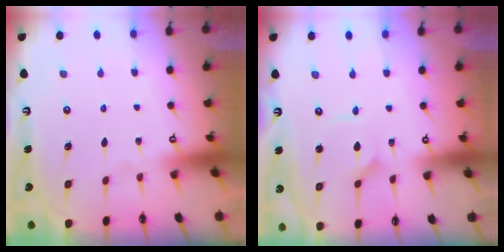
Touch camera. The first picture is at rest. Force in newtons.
{"total": 1.5, "press": 1.5, "slide": 0.1}